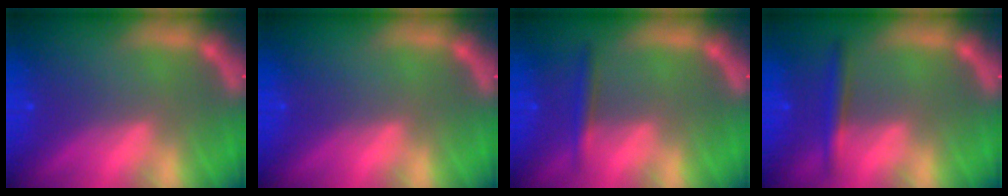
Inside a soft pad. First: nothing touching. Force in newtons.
{"total": 0.0}
{"total": 1.9}
{"total": 2.4}